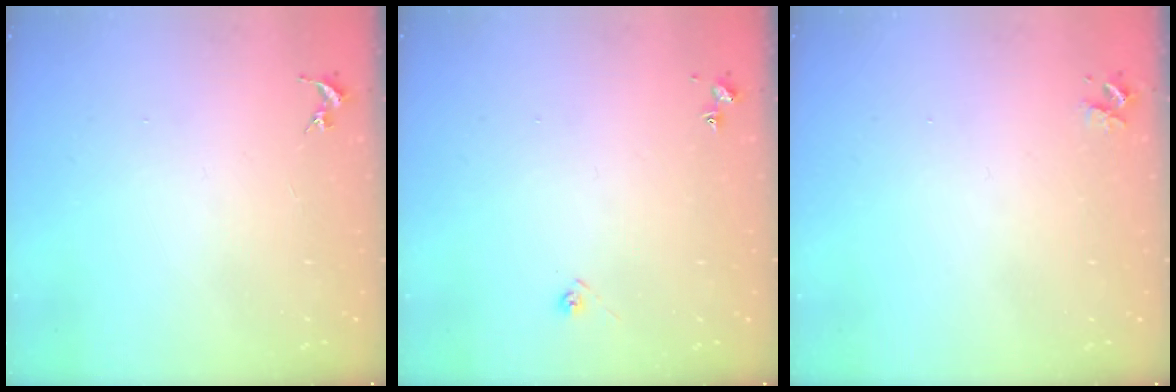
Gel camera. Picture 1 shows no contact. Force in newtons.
{"total": 4.8, "press": 4.7, "slide": 0.6}
{"total": 3.2, "press": 3.1, "slide": 0.5}